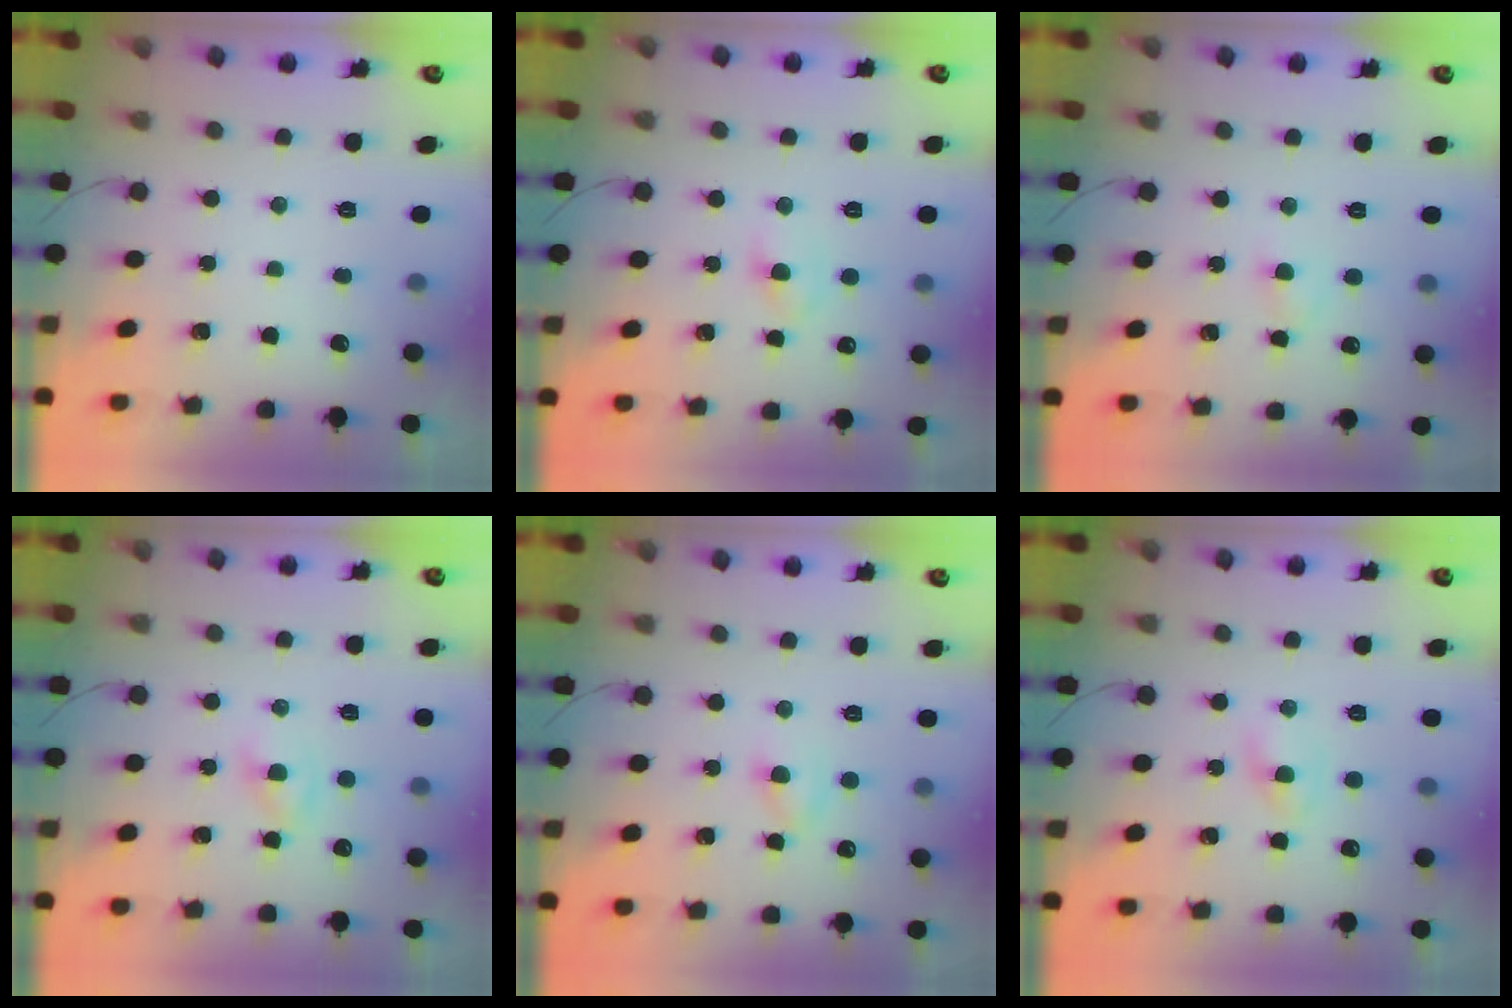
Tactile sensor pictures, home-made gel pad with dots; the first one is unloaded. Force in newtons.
{"total": 2.4, "press": 2.1, "slide": 1.0}
{"total": 2.2, "press": 2.0, "slide": 1.0}
{"total": 2.2, "press": 2.0, "slide": 1.0}
{"total": 3.6, "press": 3.4, "slide": 1.3}
{"total": 1.6, "press": 1.4, "slide": 0.8}